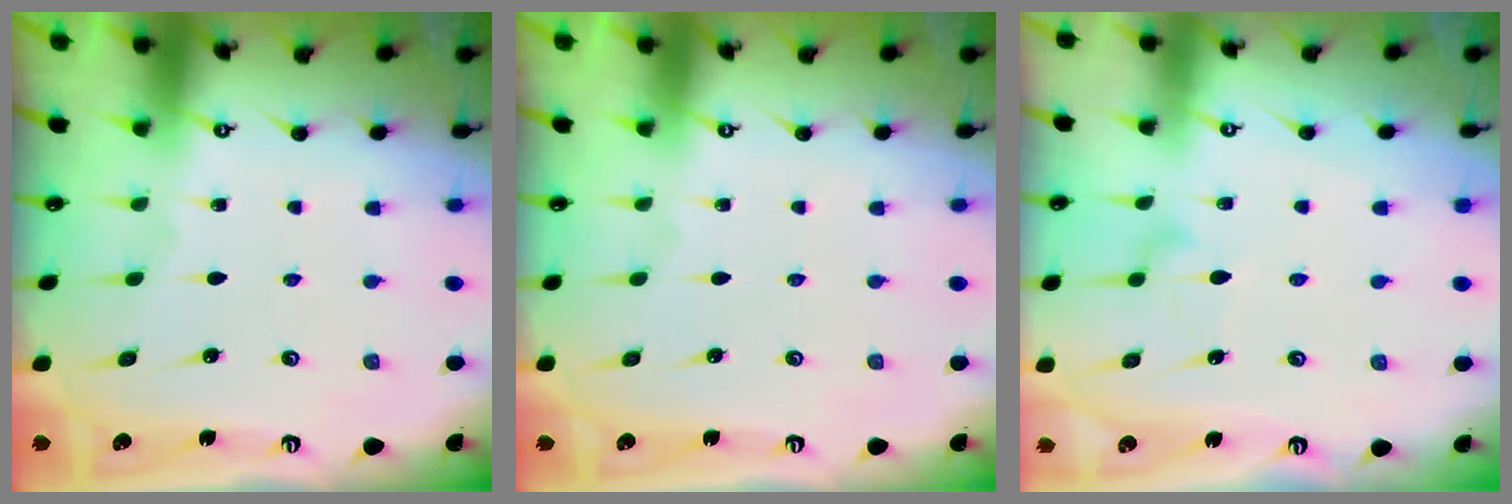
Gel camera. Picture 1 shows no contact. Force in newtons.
{"total": 0.0}
{"total": 8.4, "press": 8.4, "slide": 0.5}